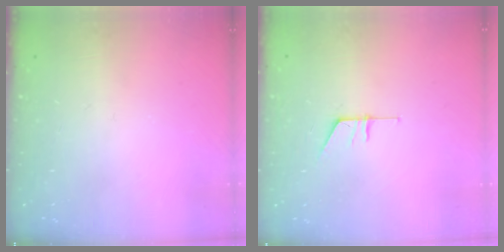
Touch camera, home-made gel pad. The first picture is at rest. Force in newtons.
{"total": 5.4, "press": 5.4, "slide": 0.5}